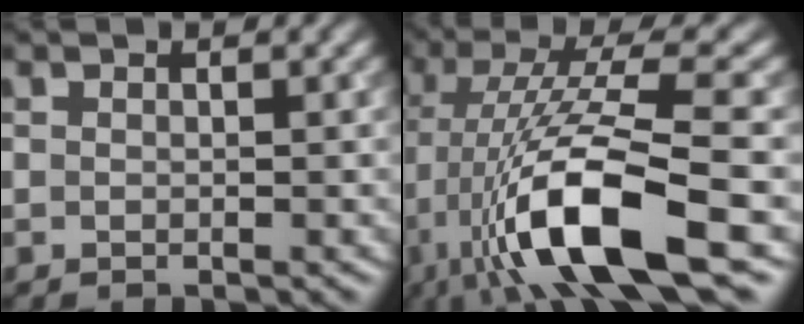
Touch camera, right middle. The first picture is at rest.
{"total": 11.9, "force": [-4.7, 2.9, 10.6], "torque": [-0.190, 0.011, -0.083]}